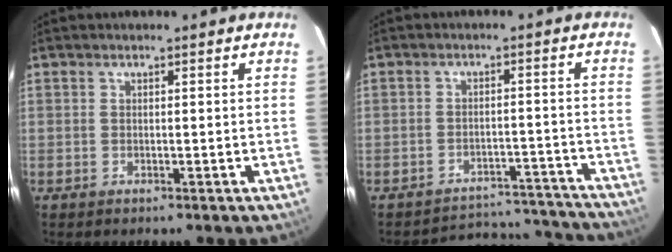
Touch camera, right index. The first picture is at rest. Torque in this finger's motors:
{"motor_torque": [-1.19, -0.95, -1.05, -0.21]}